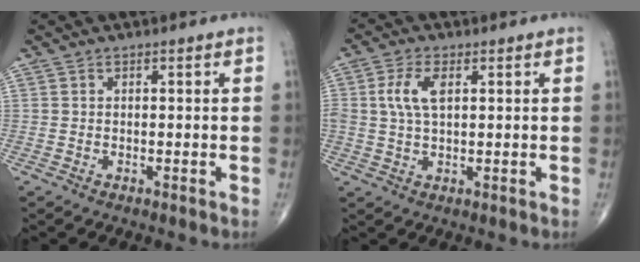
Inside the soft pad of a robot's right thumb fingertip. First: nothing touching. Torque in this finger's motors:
{"motor_torque": [0.11, 0.15, 0.64, 0.42, 0.20]}